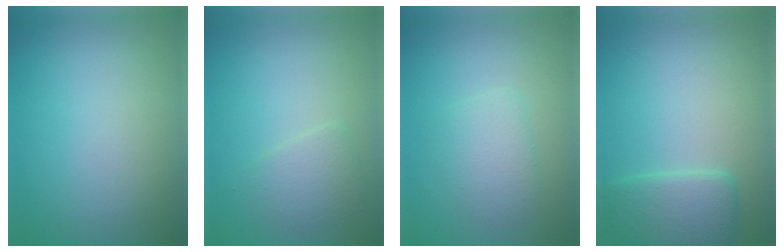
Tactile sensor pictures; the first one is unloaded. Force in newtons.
{"total": 1.9, "press": 1.9, "slide": 0.0}
{"total": 2.1, "press": 2.1, "slide": 0.1}
{"total": 3.5, "press": 3.5, "slide": 0.3}